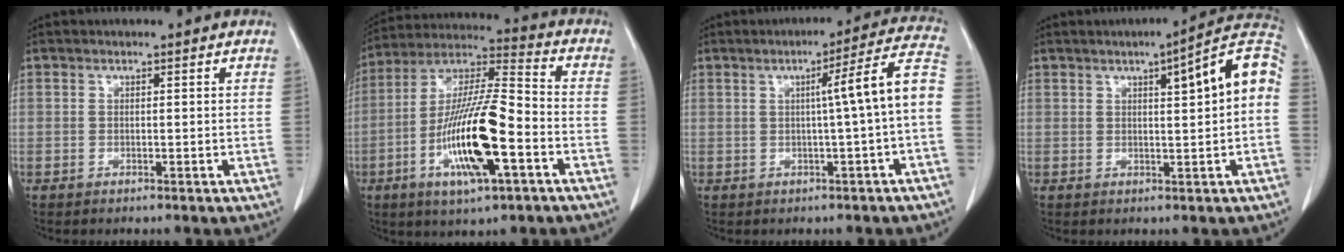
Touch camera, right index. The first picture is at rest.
{"total": 17.4, "force": [-5.5, 2.7, 16.3], "torque": [-0.320, -0.006, -0.097]}
{"total": 9.0, "force": [-0.6, -1.0, 9.0], "torque": [-0.116, 0.021, -0.012]}
{"total": 10.5, "force": [1.6, 1.1, 10.4], "torque": [-0.137, 0.028, 0.015]}